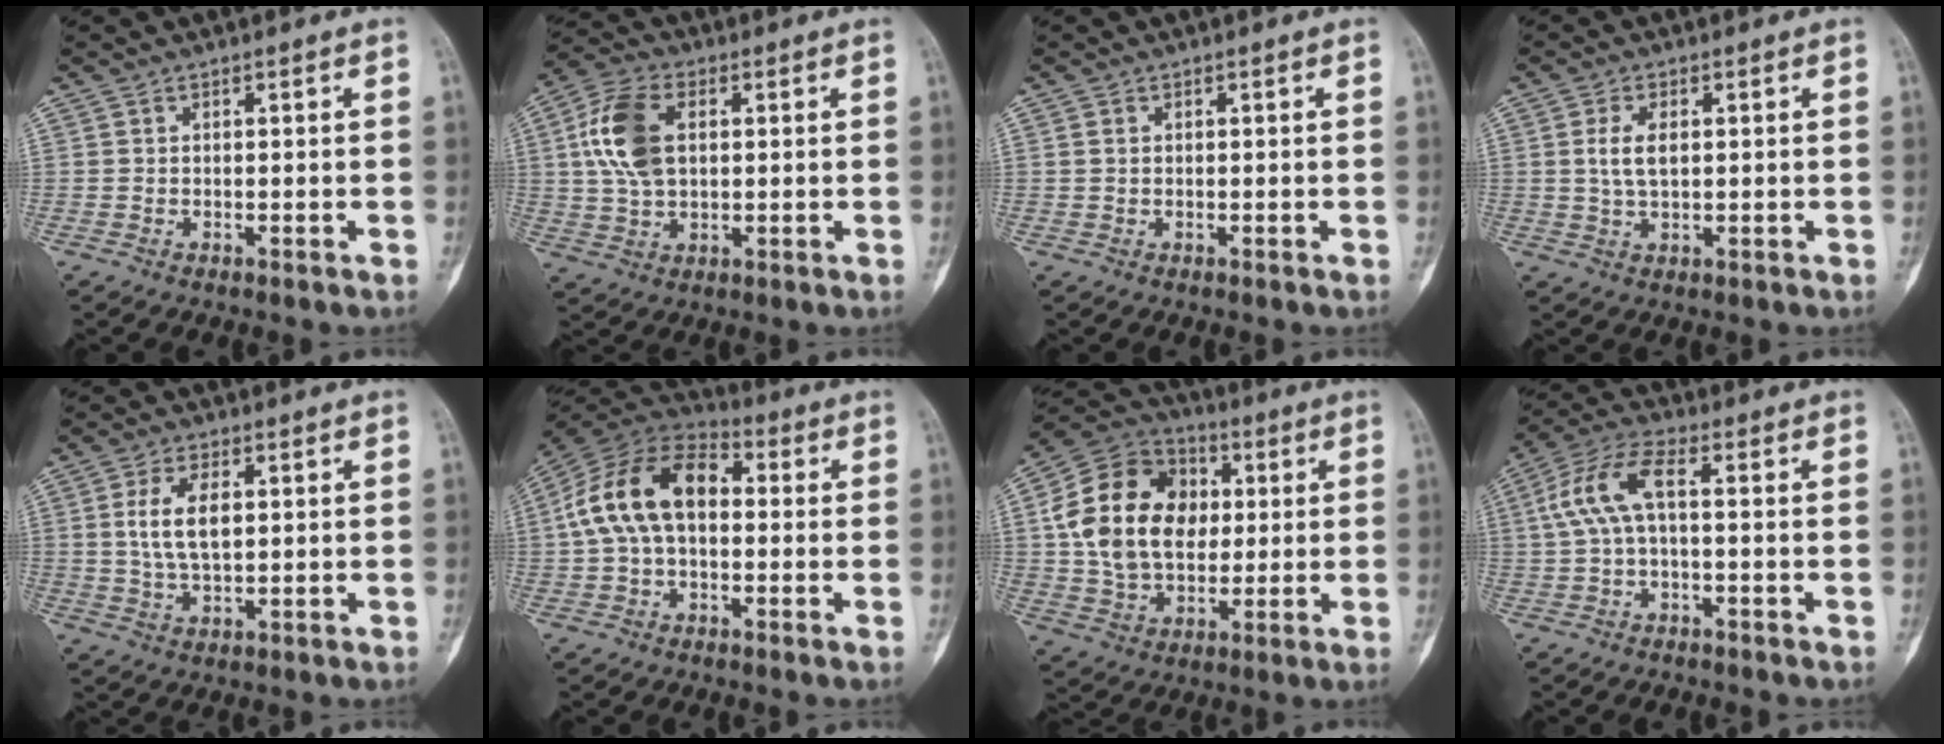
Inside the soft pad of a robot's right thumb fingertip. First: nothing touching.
{"total": 11.8, "force": [2.3, 7.1, 9.1], "torque": [-0.185, 0.011, 0.043]}
{"total": 0.7, "force": [0.2, 0.5, 0.5], "torque": [-0.008, 0.003, 0.006]}
{"total": 4.7, "force": [0.8, 2.3, 3.9], "torque": [-0.076, -0.001, 0.017]}
{"total": 7.7, "force": [1.4, 3.9, 6.6], "torque": [-0.123, -0.002, 0.028]}
{"total": 16.1, "force": [1.1, 10.0, 12.5], "torque": [-0.225, 0.044, 0.006]}
{"total": 20.2, "force": [2.7, 14.6, 13.7], "torque": [-0.228, 0.016, 0.048]}
{"total": 8.5, "force": [0.5, 3.4, 7.8], "torque": [-0.180, 0.035, 0.004]}